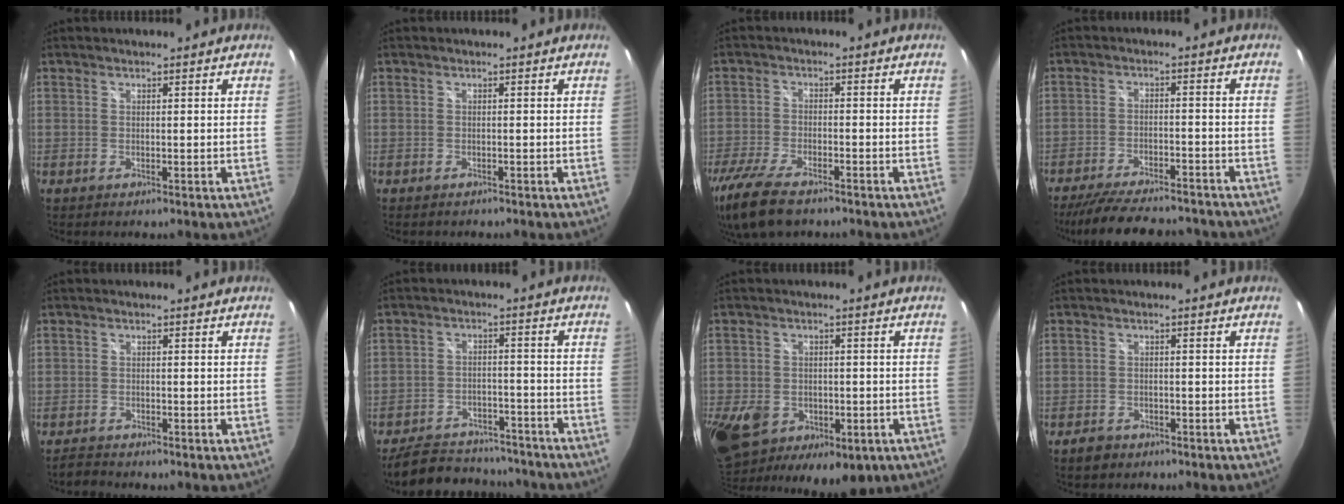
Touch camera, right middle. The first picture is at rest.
{"total": 0.9, "force": [-0.8, 0.3, 0.1], "torque": [-0.006, -0.002, -0.013]}
{"total": 13.2, "force": [-10.0, 4.5, 7.4], "torque": [-0.182, -0.045, -0.185]}
{"total": 19.2, "force": [-16.5, 5.1, 8.3], "torque": [-0.169, -0.018, -0.233]}
{"total": 1.8, "force": [-1.8, 0.4, -0.1], "torque": [-0.009, -0.001, -0.038]}
{"total": 15.1, "force": [-13.2, 5.5, 5.0], "torque": [-0.119, 0.016, -0.179]}
{"total": 19.4, "force": [-7.1, 13.6, 11.9], "torque": [-0.291, -0.036, -0.098]}
{"total": 3.0, "force": [-2.2, 2.0, 0.8], "torque": [-0.027, 0.000, -0.035]}